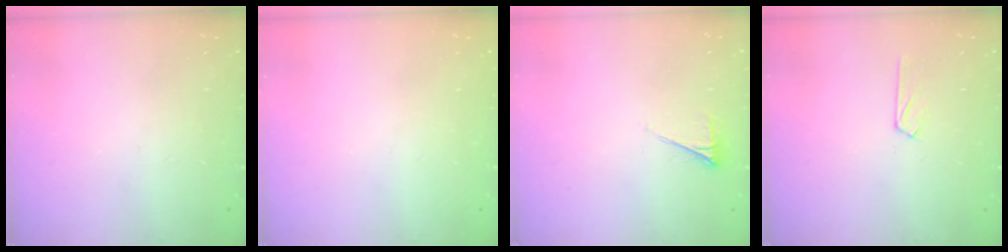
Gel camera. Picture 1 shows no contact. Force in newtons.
{"total": 0.0}
{"total": 3.5, "press": 3.5, "slide": 0.6}
{"total": 4.9, "press": 4.8, "slide": 0.6}